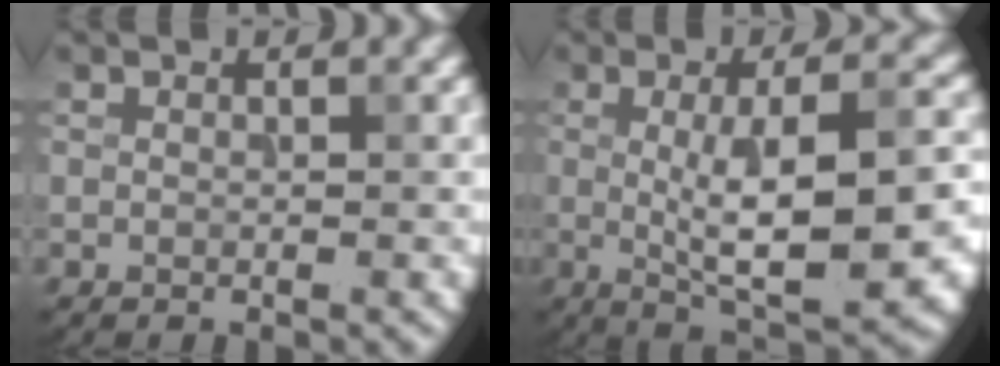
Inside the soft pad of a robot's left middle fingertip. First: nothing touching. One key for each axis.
{"total": 9.3, "fx": -0.5, "fy": 2.5, "fz": 9.0, "tx": -0.130, "ty": -0.005, "tz": -0.004}